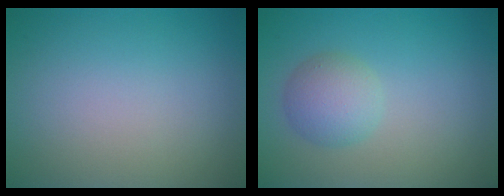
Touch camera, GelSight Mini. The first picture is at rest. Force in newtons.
{"total": 2.9, "press": 2.9, "slide": 0.0}